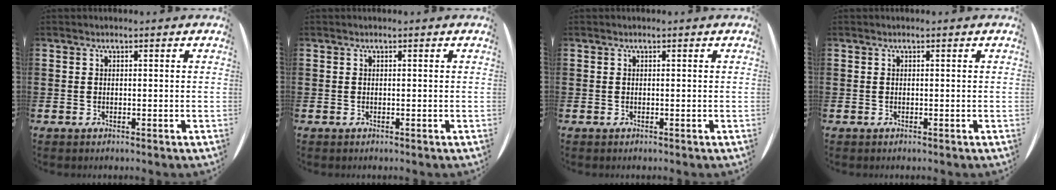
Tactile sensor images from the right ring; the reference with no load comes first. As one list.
[{"total": 0.0}, {"total": 0.0}, {"total": 0.0}]